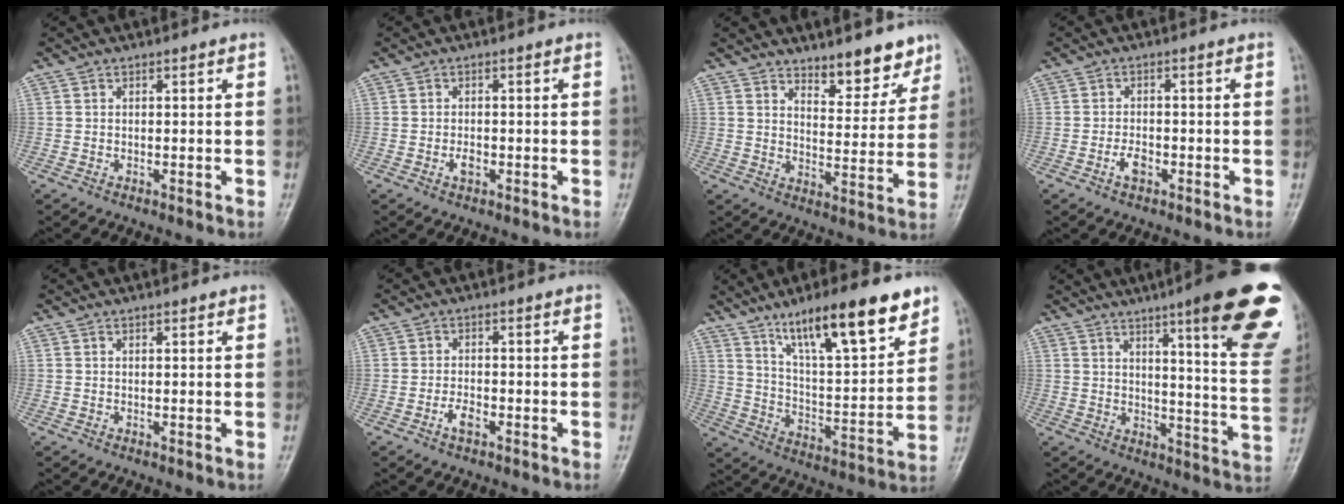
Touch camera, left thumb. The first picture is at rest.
{"total": 1.7, "force": [-0.8, 1.0, 1.1], "torque": [-0.017, 0.005, -0.014]}
{"total": 12.5, "force": [9.0, 4.1, 7.7], "torque": [-0.083, -0.063, 0.147]}
{"total": 2.7, "force": [-1.4, 1.5, 1.7], "torque": [-0.030, 0.010, -0.027]}
{"total": 0.6, "force": [0.4, 0.1, 0.3], "torque": [-0.007, -0.002, 0.005]}
{"total": 2.6, "force": [-1.5, 1.2, 1.6], "torque": [-0.031, 0.010, -0.030]}
{"total": 19.1, "force": [12.6, 4.6, 13.6], "torque": [-0.185, -0.058, 0.214]}
{"total": 23.7, "force": [13.5, 3.6, 19.1], "torque": [-0.215, -0.059, 0.171]}